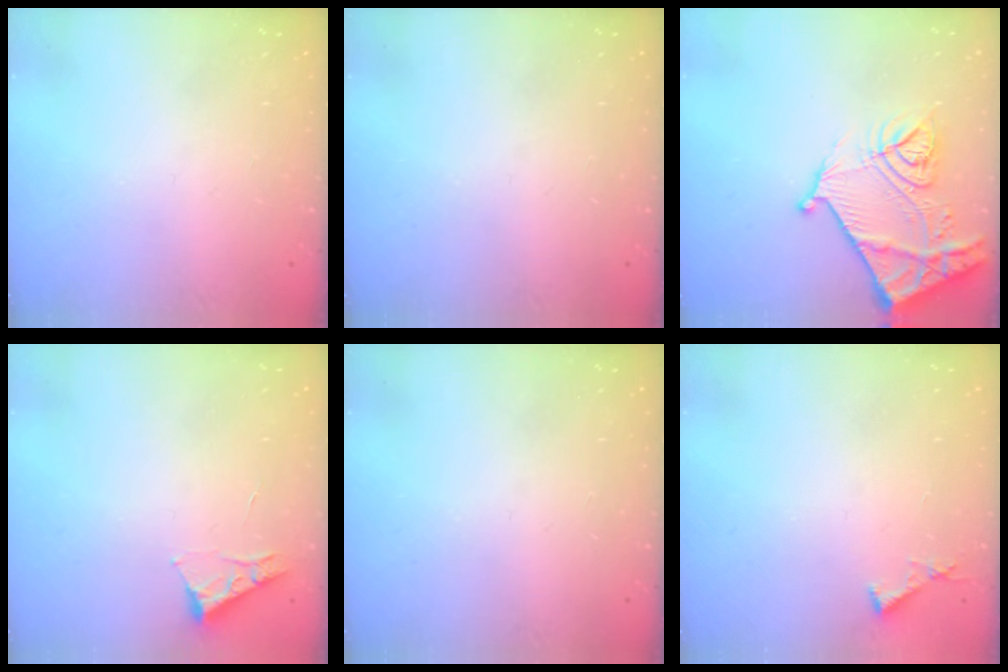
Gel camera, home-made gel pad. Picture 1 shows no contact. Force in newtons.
{"total": 0.0}
{"total": 18.3, "press": 18.2, "slide": 2.0}
{"total": 3.4, "press": 3.3, "slide": 0.5}
{"total": 0.0}
{"total": 3.6, "press": 3.6, "slide": 0.3}